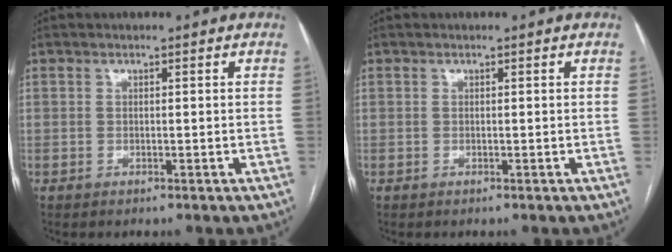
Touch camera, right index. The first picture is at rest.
{"total": 0.0}